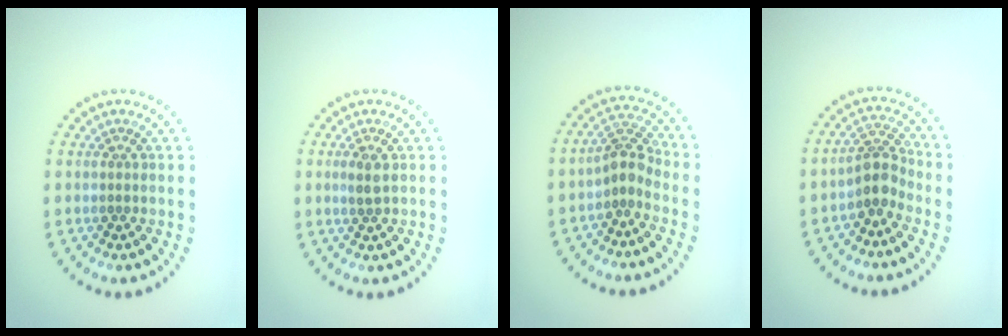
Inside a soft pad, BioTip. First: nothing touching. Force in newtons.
{"total": 1.4, "press": 1.4, "slide": 0.4}
{"total": 2.5, "press": 2.0, "slide": 1.5}
{"total": 2.9, "press": 2.3, "slide": 1.7}